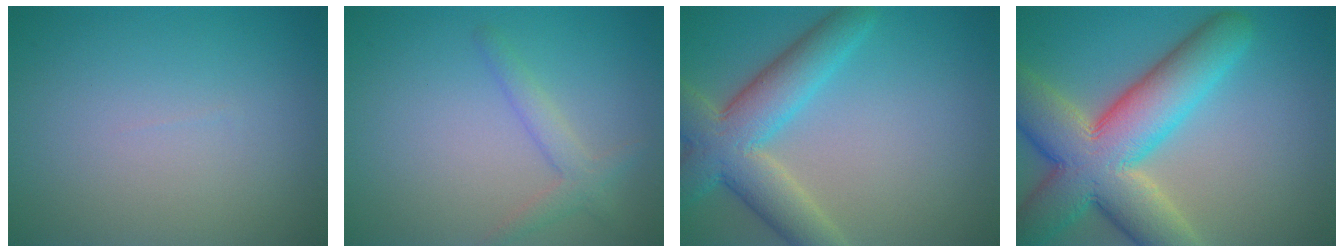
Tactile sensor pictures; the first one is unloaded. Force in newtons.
{"total": 2.0, "press": 2.0, "slide": 0.1}
{"total": 7.3, "press": 7.3, "slide": 0.5}
{"total": 12.1, "press": 12.0, "slide": 0.8}